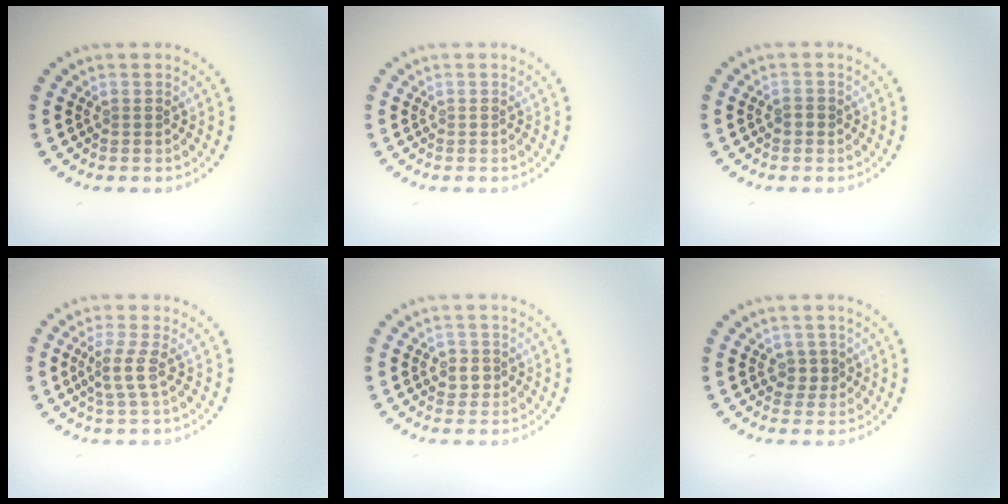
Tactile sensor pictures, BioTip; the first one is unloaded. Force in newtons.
{"total": 0.0}
{"total": 0.9, "press": 0.9, "slide": 0.0}
{"total": 2.2, "press": 1.7, "slide": 1.4}
{"total": 1.7, "press": 1.5, "slide": 0.7}
{"total": 1.7, "press": 1.5, "slide": 0.9}